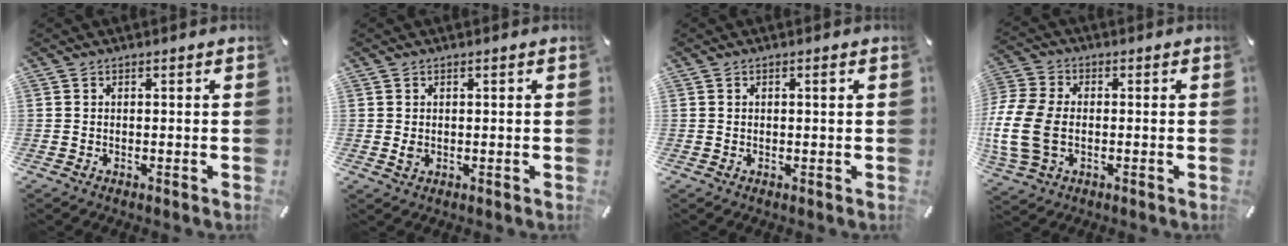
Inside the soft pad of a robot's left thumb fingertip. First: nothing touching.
{"total": 1.2, "force": [0.1, 0.9, 0.8], "torque": [-0.010, -0.002, 0.000]}
{"total": 1.0, "force": [0.3, 0.2, 1.0], "torque": [-0.010, -0.001, 0.003]}
{"total": 12.7, "force": [-1.8, 9.1, 8.6], "torque": [-0.200, 0.007, -0.029]}